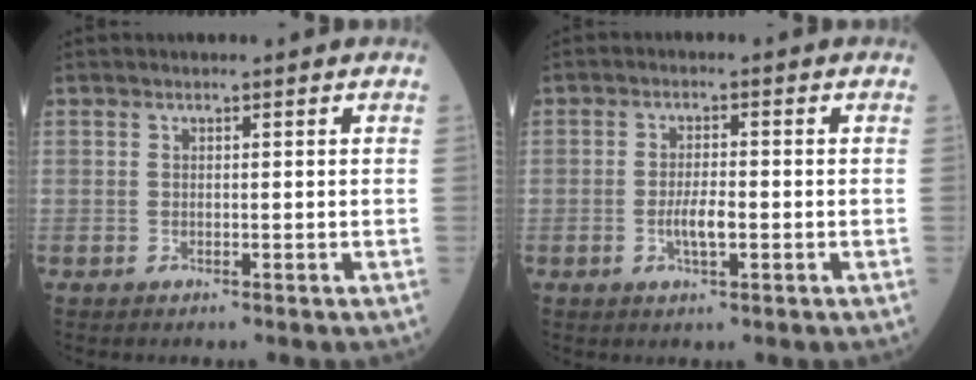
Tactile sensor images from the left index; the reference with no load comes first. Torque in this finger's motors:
{"motor_torque": [0.85, -0.06, 0.14, 0.06]}